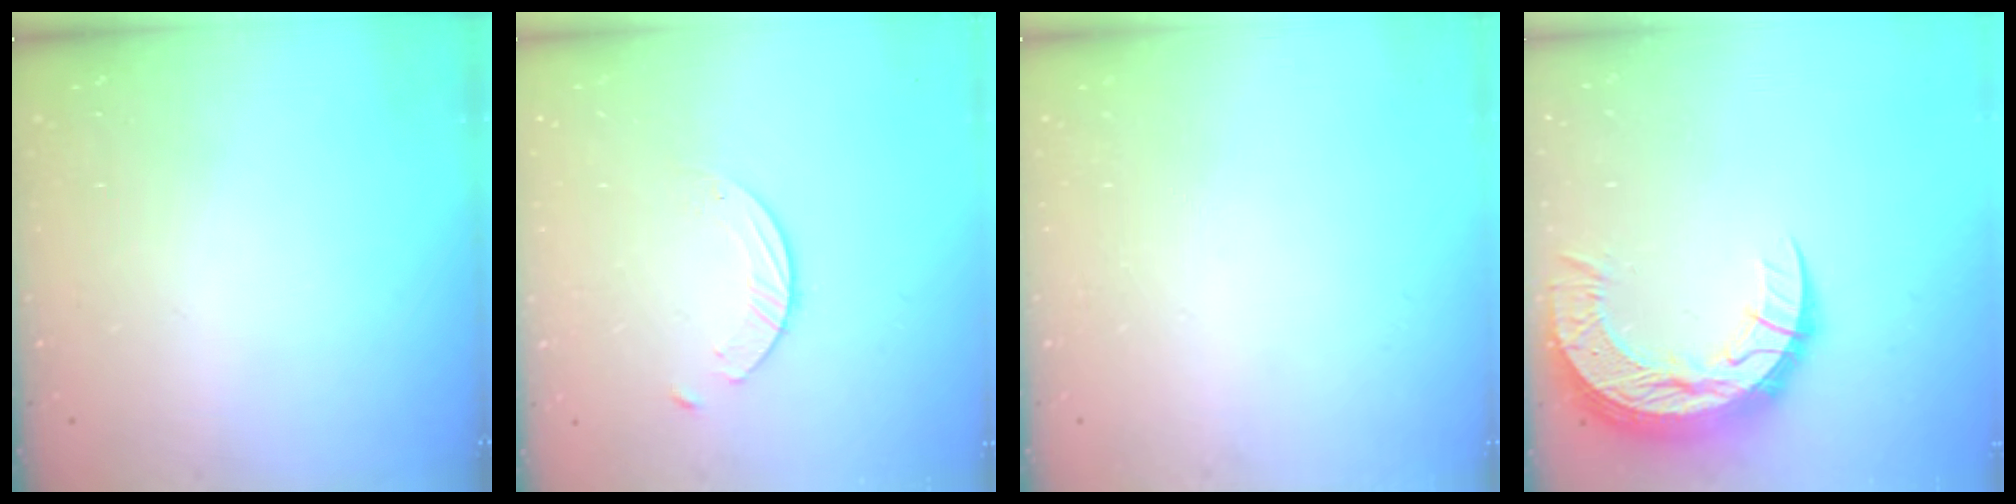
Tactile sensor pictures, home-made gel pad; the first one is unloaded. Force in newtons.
{"total": 1.4, "press": 1.4, "slide": 0.2}
{"total": 0.0}
{"total": 15.4, "press": 15.3, "slide": 1.1}